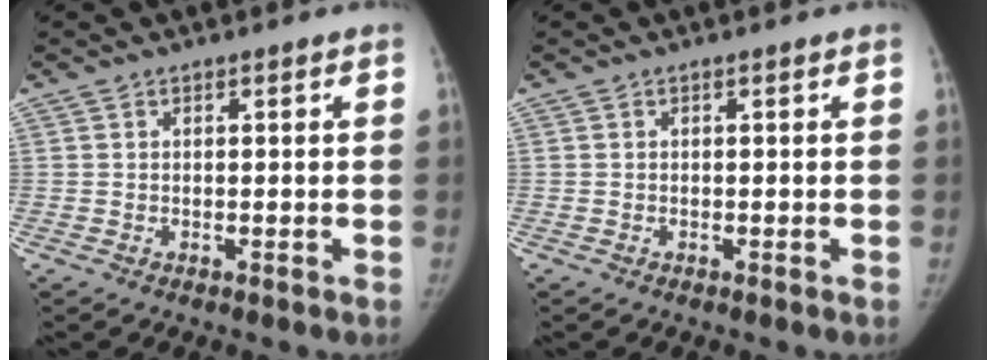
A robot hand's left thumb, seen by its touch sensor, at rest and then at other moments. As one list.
[{"total": 0.0}]